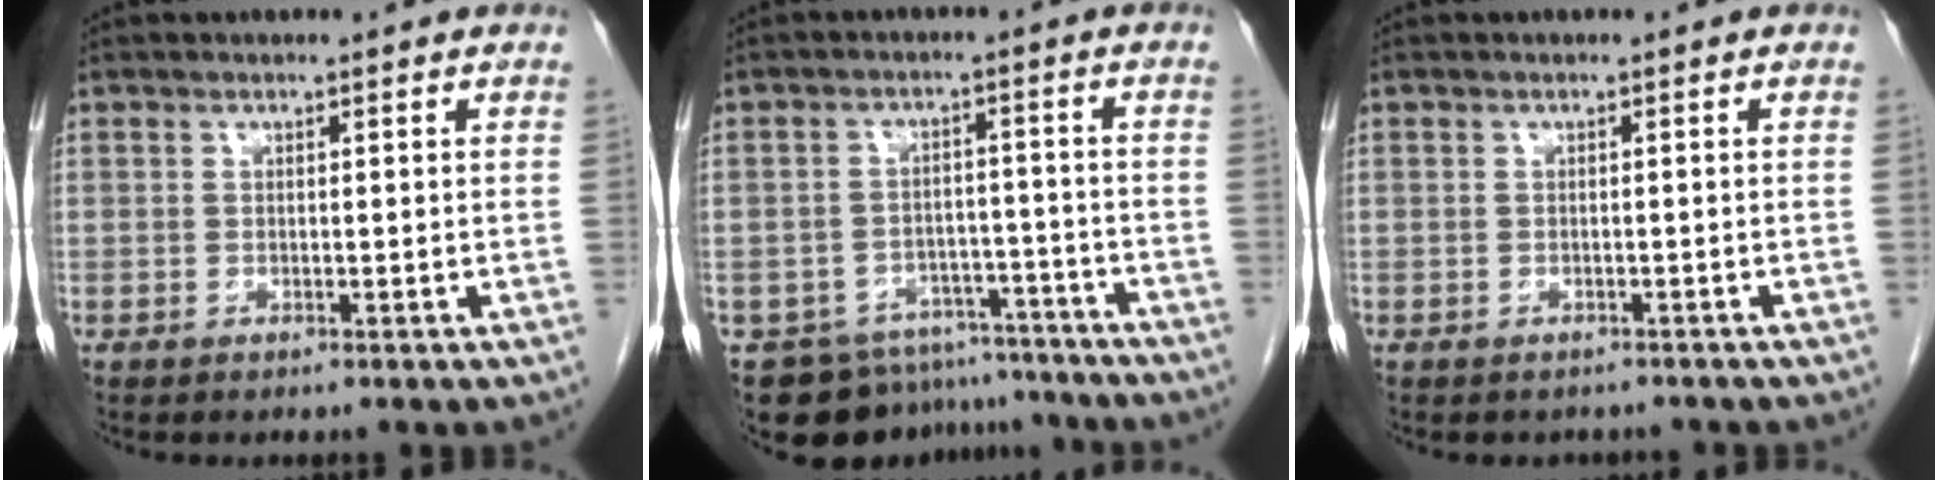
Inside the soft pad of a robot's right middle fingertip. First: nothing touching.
{"total": 12.4, "force": [-10.7, 5.9, 1.8], "torque": [-0.024, 0.021, -0.135]}
{"total": 2.5, "force": [-2.3, 1.2, 0.2], "torque": [-0.006, 0.000, -0.029]}